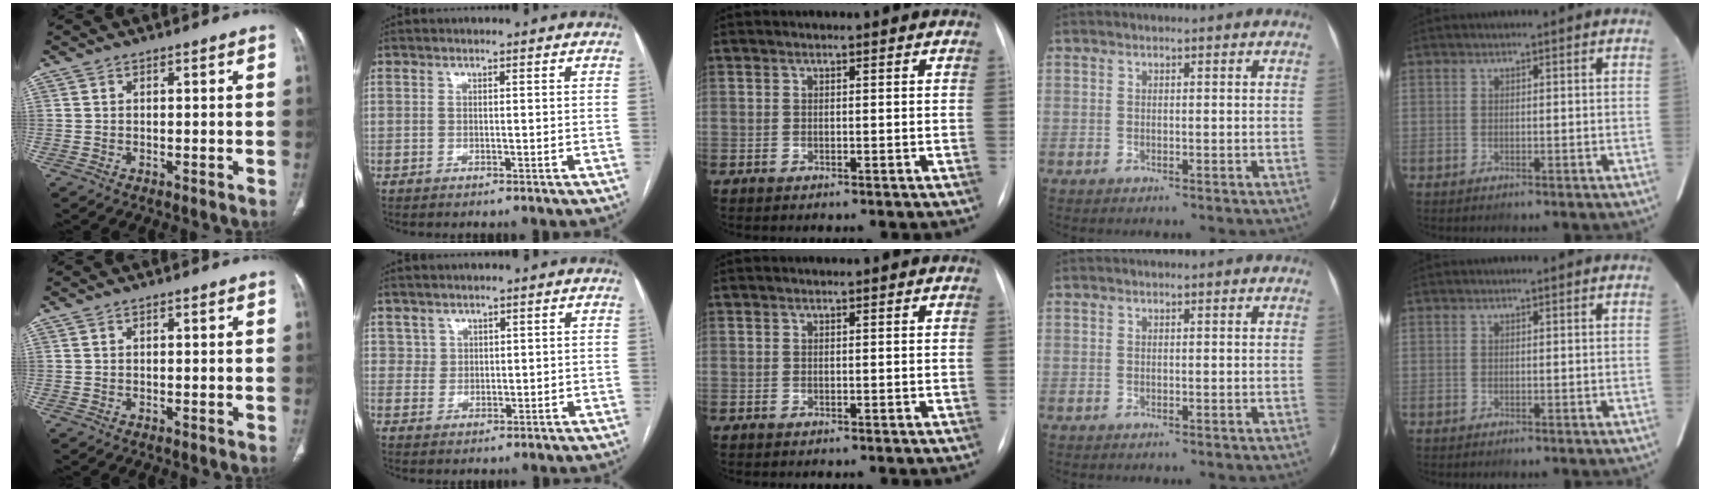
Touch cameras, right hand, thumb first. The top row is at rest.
{"index": {"total": 2.3, "force": [1.3, 1.8, -0.2], "torque": [0.020, 0.005, 0.017]}}